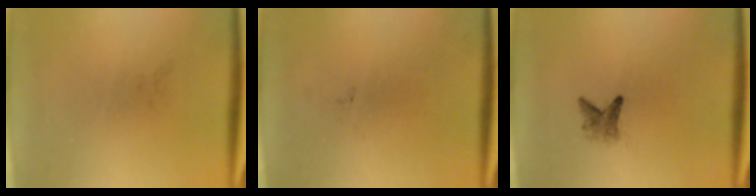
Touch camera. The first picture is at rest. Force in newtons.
{"total": 0.0}
{"total": 2.0}